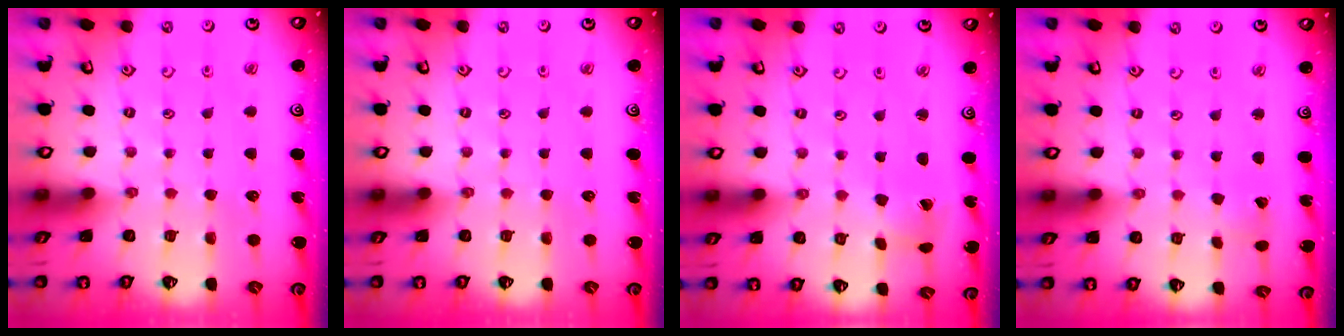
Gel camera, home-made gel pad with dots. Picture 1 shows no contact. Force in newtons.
{"total": 0.0}
{"total": 1.6, "press": 1.5, "slide": 0.3}
{"total": 1.4, "press": 1.4, "slide": 0.1}